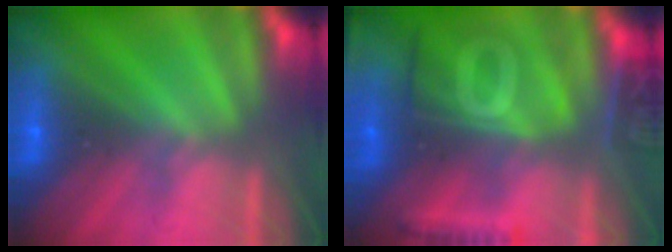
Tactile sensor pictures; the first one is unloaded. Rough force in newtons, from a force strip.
{"total": 9.8}